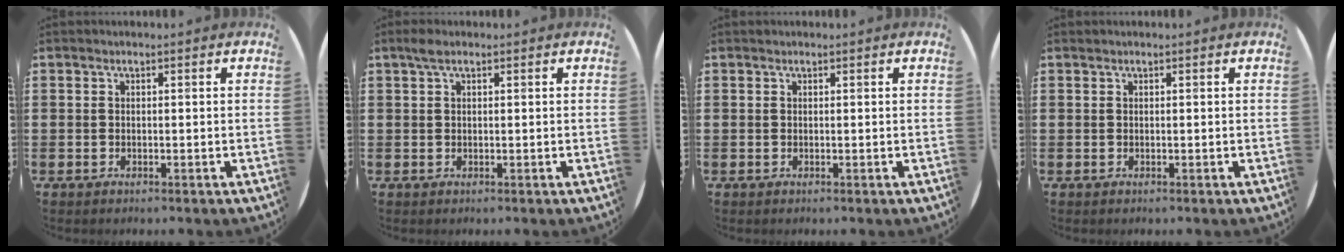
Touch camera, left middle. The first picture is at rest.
{"total": 1.5, "force": [0.9, 0.6, 1.0], "torque": [-0.022, 0.005, 0.015]}
{"total": 0.0}
{"total": 0.0}